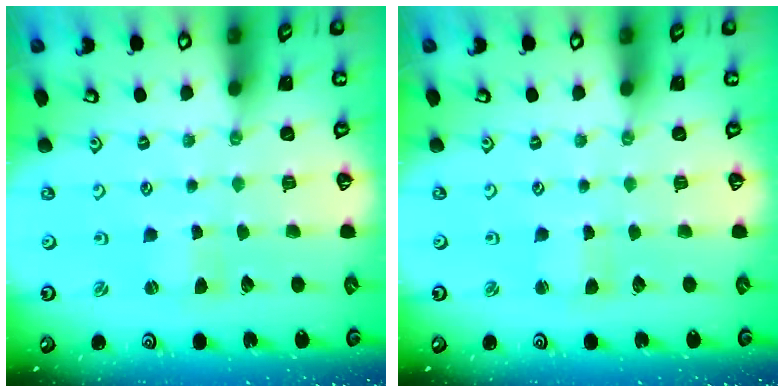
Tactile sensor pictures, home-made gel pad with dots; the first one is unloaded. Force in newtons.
{"total": 2.3, "press": 2.3, "slide": 0.3}